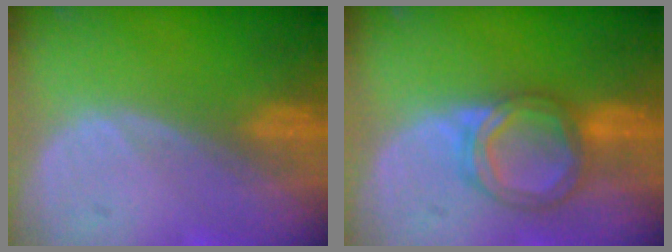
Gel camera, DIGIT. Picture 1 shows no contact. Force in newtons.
{"total": 6.3, "press": 5.7, "slide": 2.5}